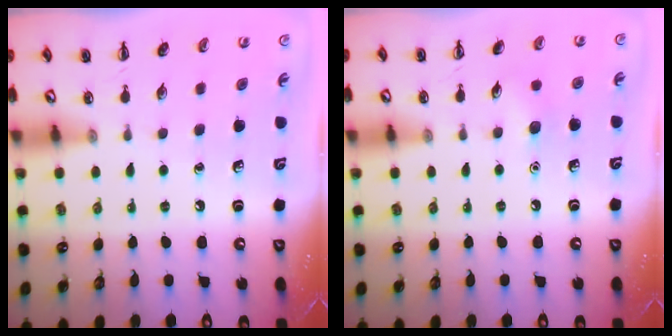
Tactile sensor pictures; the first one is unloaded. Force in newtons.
{"total": 5.3, "press": 5.0, "slide": 1.6}